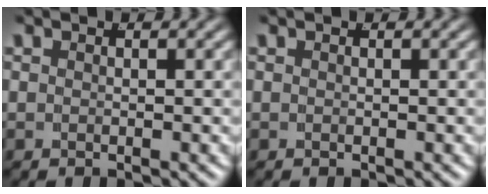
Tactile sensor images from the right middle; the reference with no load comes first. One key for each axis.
{"total": 0.0}